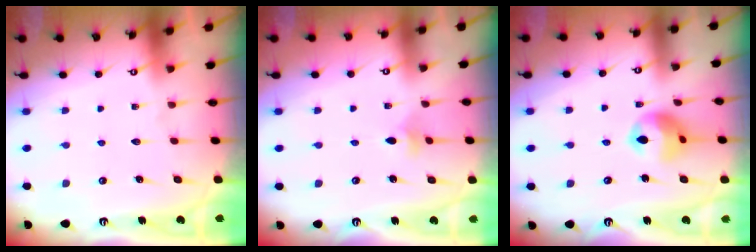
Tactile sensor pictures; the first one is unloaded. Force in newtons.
{"total": 2.7, "press": 2.6, "slide": 0.5}
{"total": 10.3, "press": 10.2, "slide": 0.8}